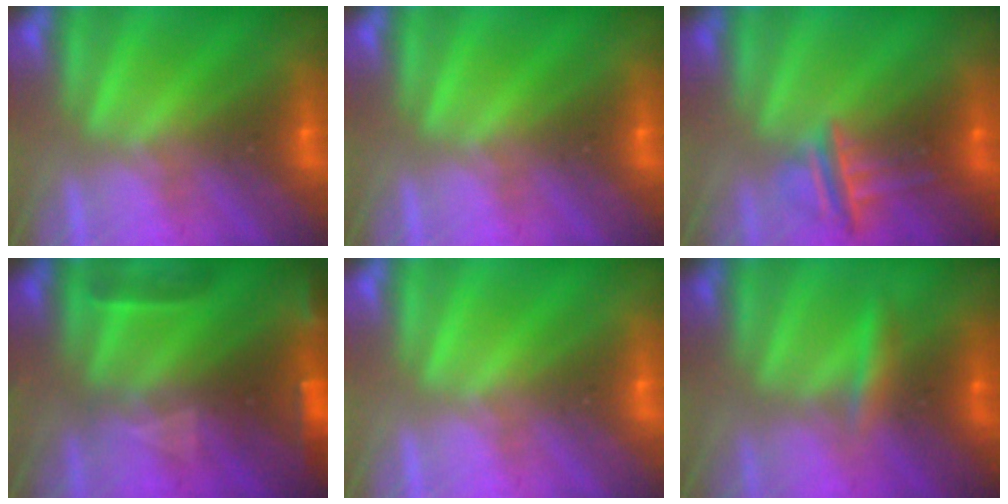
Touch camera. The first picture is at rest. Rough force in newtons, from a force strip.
{"total": 0.0}
{"total": 2.8}
{"total": 7.5}
{"total": 0.0}
{"total": 2.4}